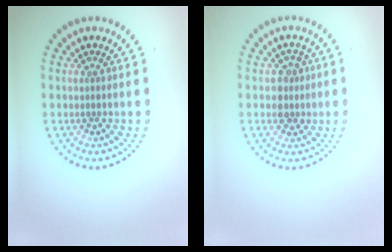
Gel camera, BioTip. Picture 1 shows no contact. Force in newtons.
{"total": 2.1, "press": 2.0, "slide": 0.8}